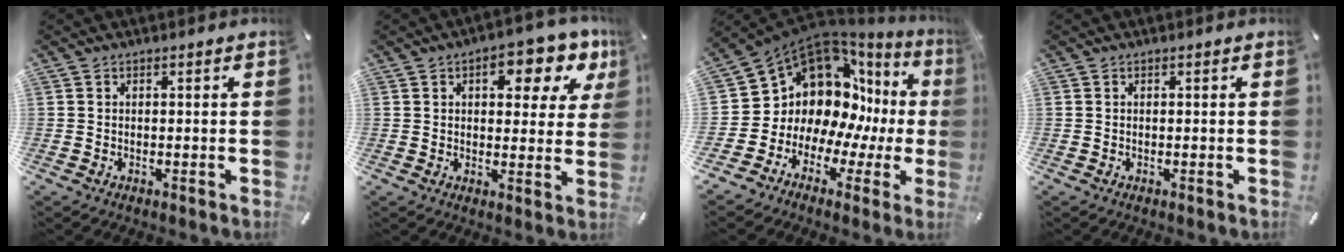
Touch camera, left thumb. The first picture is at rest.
{"total": 9.6, "force": [4.3, 5.4, 6.6], "torque": [-0.068, -0.021, 0.064]}
{"total": 13.9, "force": [4.7, 10.9, 7.3], "torque": [-0.142, -0.080, 0.089]}
{"total": 0.0}